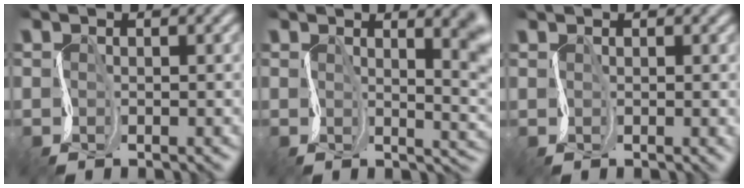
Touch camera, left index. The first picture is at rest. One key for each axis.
{"total": 6.1, "fx": 1.7, "fy": 2.7, "fz": 5.3, "tx": -0.037, "ty": 0.001, "tz": 0.024}
{"total": 0.7, "fx": 0.5, "fy": 0.3, "fz": 0.4, "tx": 0.005, "ty": 0.000, "tz": 0.010}